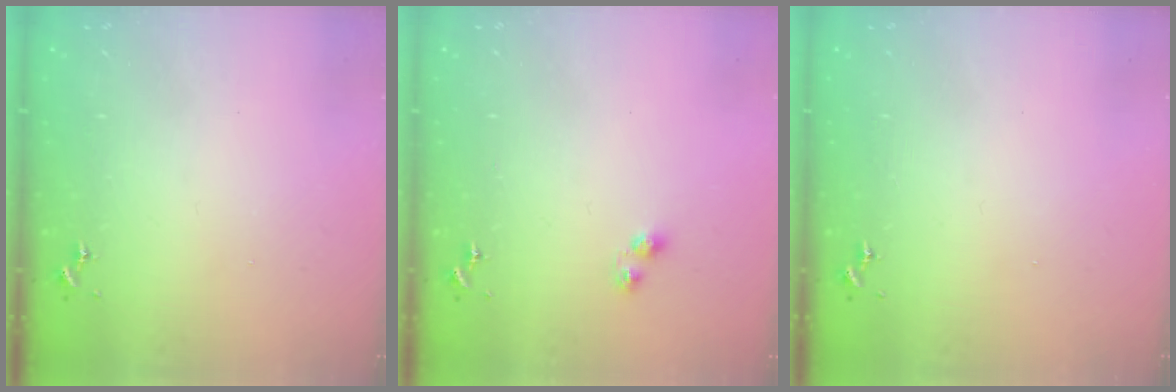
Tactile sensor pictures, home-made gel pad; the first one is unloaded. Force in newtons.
{"total": 4.2, "press": 4.2, "slide": 0.5}
{"total": 0.0}